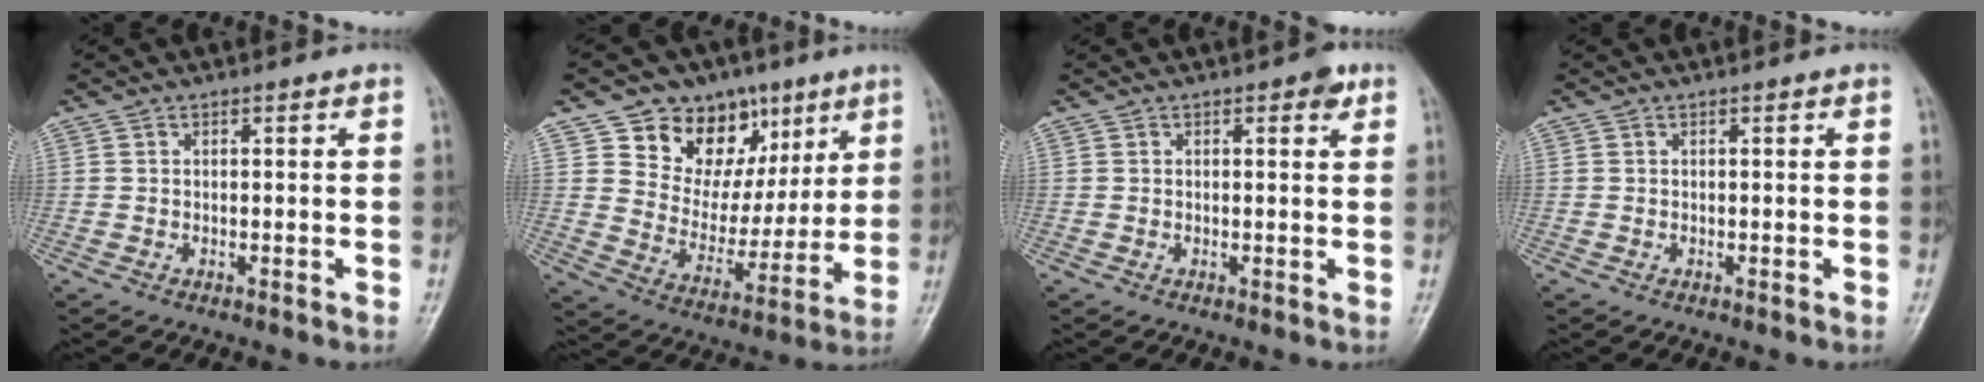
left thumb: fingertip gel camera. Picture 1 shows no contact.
{"total": 17.4, "force": [9.0, 12.6, 7.8], "torque": [-0.064, -0.030, 0.152]}
{"total": 2.3, "force": [1.2, 0.9, 1.7], "torque": [-0.016, -0.002, 0.011]}
{"total": 0.0}